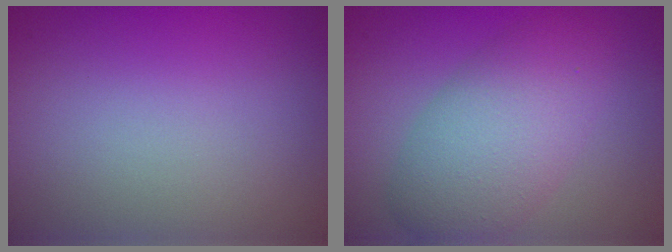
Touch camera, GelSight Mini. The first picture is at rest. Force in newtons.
{"total": 6.6, "press": 6.6, "slide": 0.3}